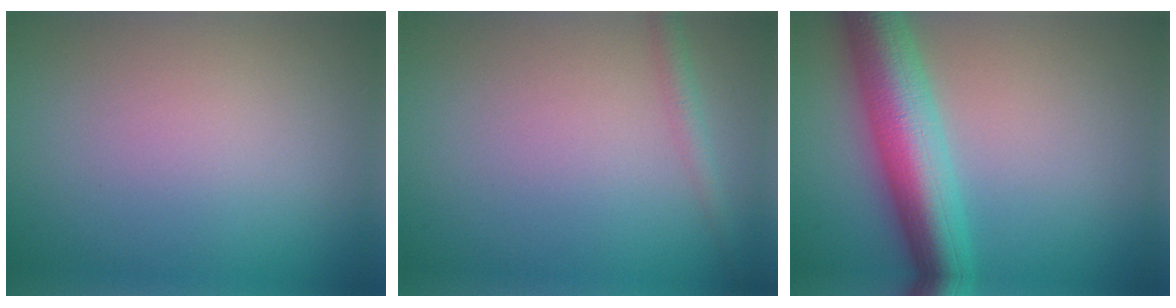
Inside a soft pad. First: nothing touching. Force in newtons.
{"total": 1.6, "press": 1.6, "slide": 0.1}
{"total": 8.6, "press": 8.6, "slide": 0.2}